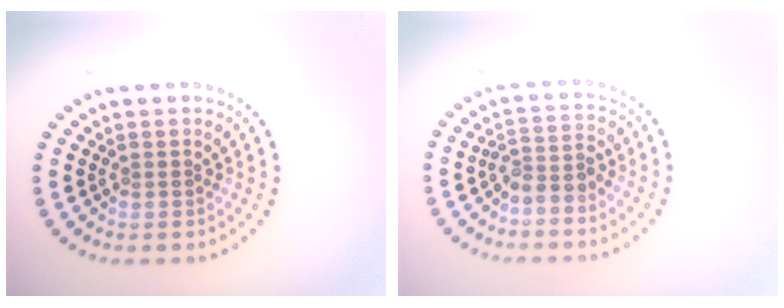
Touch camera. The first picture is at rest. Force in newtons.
{"total": 2.4, "press": 1.9, "slide": 1.5}